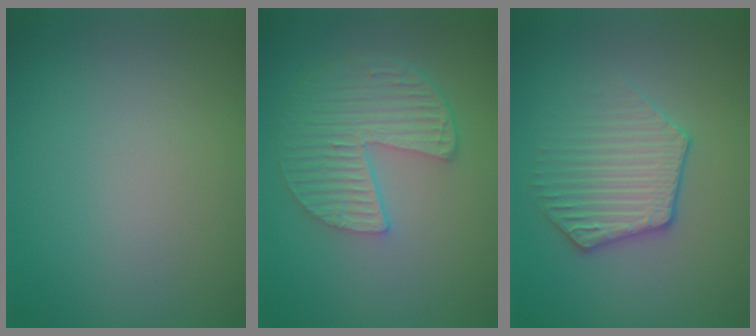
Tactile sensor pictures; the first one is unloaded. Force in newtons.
{"total": 5.4, "press": 4.0, "slide": 3.7}
{"total": 3.4, "press": 3.1, "slide": 1.4}